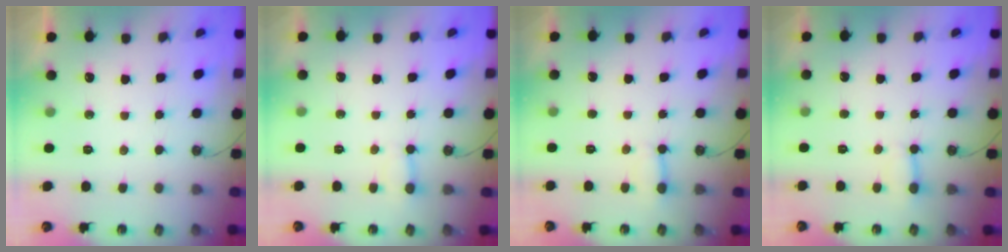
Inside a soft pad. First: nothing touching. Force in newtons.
{"total": 3.0, "press": 3.0, "slide": 0.3}
{"total": 3.2, "press": 3.2, "slide": 0.6}
{"total": 3.2, "press": 3.2, "slide": 0.6}